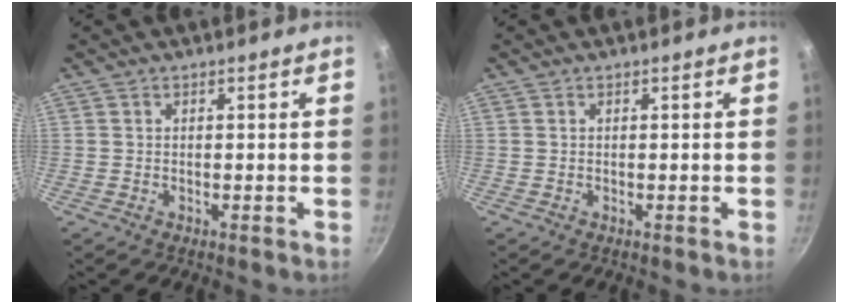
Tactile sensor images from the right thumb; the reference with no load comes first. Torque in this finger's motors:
{"motor_torque": [0.00, 0.00, 0.11, 0.02, 0.00]}